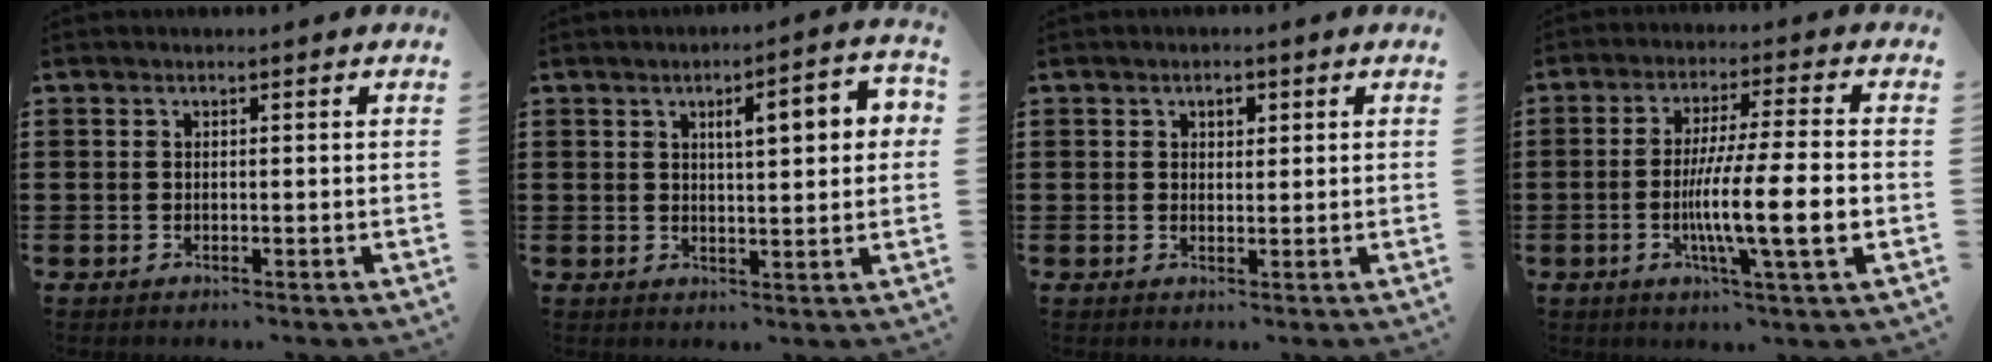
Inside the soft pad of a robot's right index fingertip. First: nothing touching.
{"total": 5.5, "force": [1.4, 1.3, 5.1], "torque": [-0.076, -0.006, 0.015]}
{"total": 1.5, "force": [0.7, 0.9, 0.9], "torque": [-0.020, 0.008, 0.011]}
{"total": 11.8, "force": [-2.7, 1.0, 11.5], "torque": [-0.202, -0.017, -0.051]}